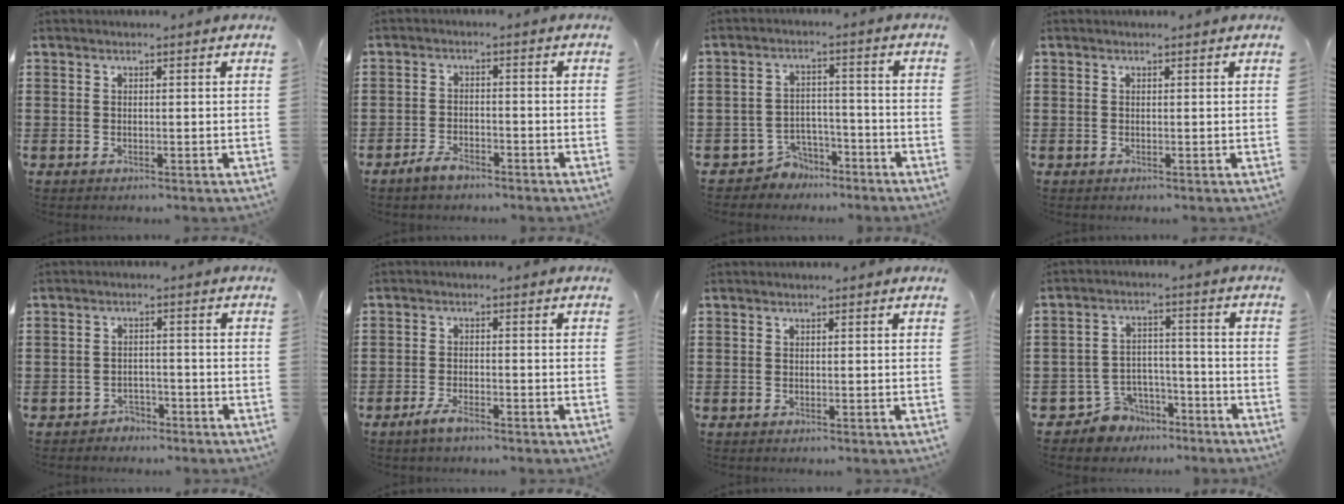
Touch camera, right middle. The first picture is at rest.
{"total": 2.9, "force": [-2.4, 1.1, 1.2], "torque": [-0.029, 0.004, -0.050]}
{"total": 4.3, "force": [-3.9, 1.8, 0.1], "torque": [-0.019, 0.006, -0.084]}
{"total": 0.0}
{"total": 2.3, "force": [-2.1, 0.9, -0.1], "torque": [-0.007, 0.002, -0.048]}
{"total": 2.9, "force": [-2.0, 0.9, 1.8], "torque": [-0.045, -0.002, -0.042]}
{"total": 0.0}
{"total": 6.5, "force": [-5.6, 3.3, 0.7], "torque": [-0.037, 0.012, -0.112]}